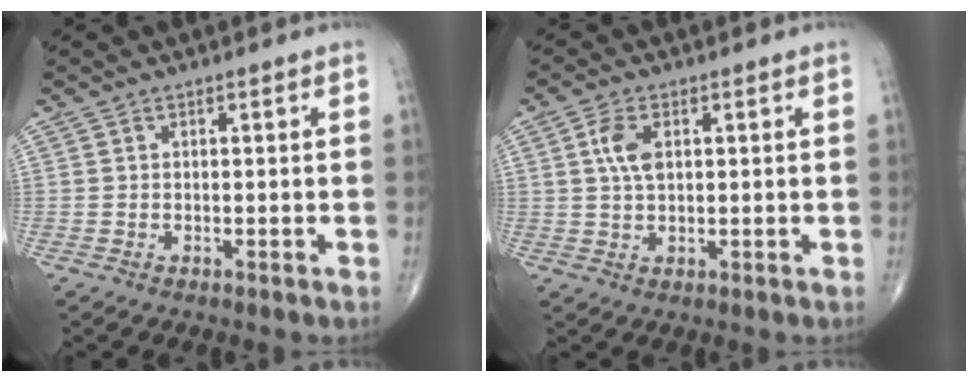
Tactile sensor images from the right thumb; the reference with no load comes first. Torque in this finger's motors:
{"motor_torque": [1.08, 1.01, 0.79, 0.24, 0.08]}